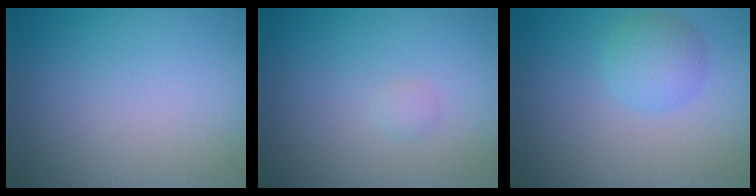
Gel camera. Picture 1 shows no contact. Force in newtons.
{"total": 0.6, "press": 0.6, "slide": 0.0}
{"total": 2.4, "press": 2.4, "slide": 0.0}